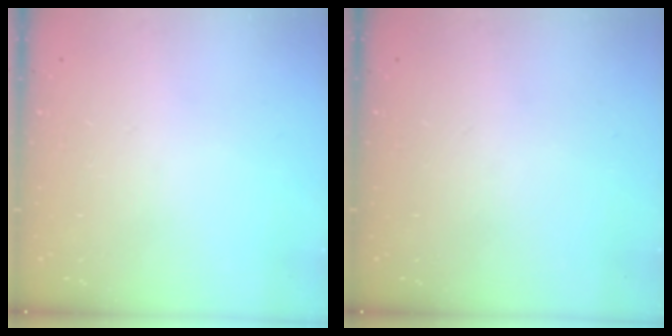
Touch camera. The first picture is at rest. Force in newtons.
{"total": 0.0}